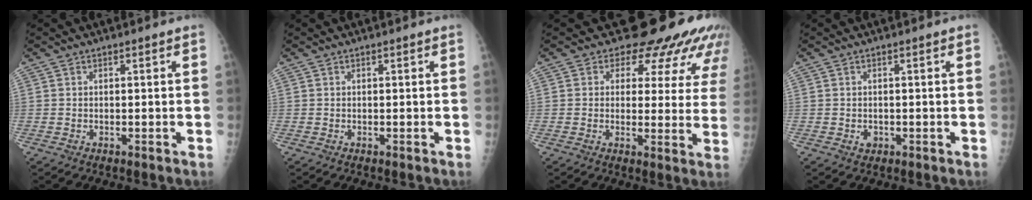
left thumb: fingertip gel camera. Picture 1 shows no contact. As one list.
[{"total": 0.0}, {"total": 15.2, "force": [12.3, 7.4, 4.9], "torque": [-0.007, -0.062, 0.119]}, {"total": 1.2, "force": [-0.3, 1.0, 0.6], "torque": [-0.004, 0.001, -0.002]}]